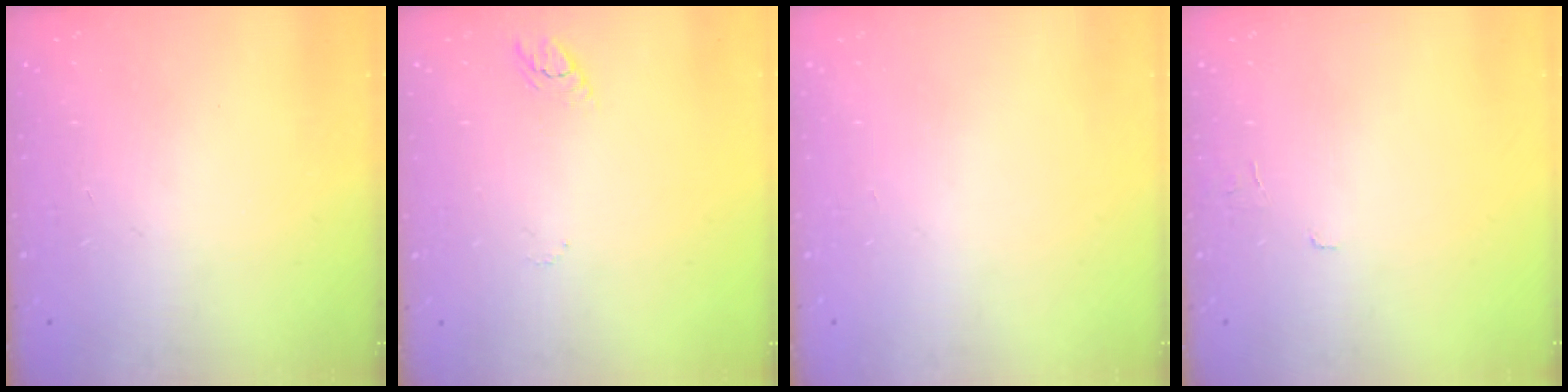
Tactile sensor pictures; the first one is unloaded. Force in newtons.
{"total": 3.6, "press": 3.5, "slide": 0.3}
{"total": 0.0}
{"total": 3.6, "press": 3.5, "slide": 0.2}